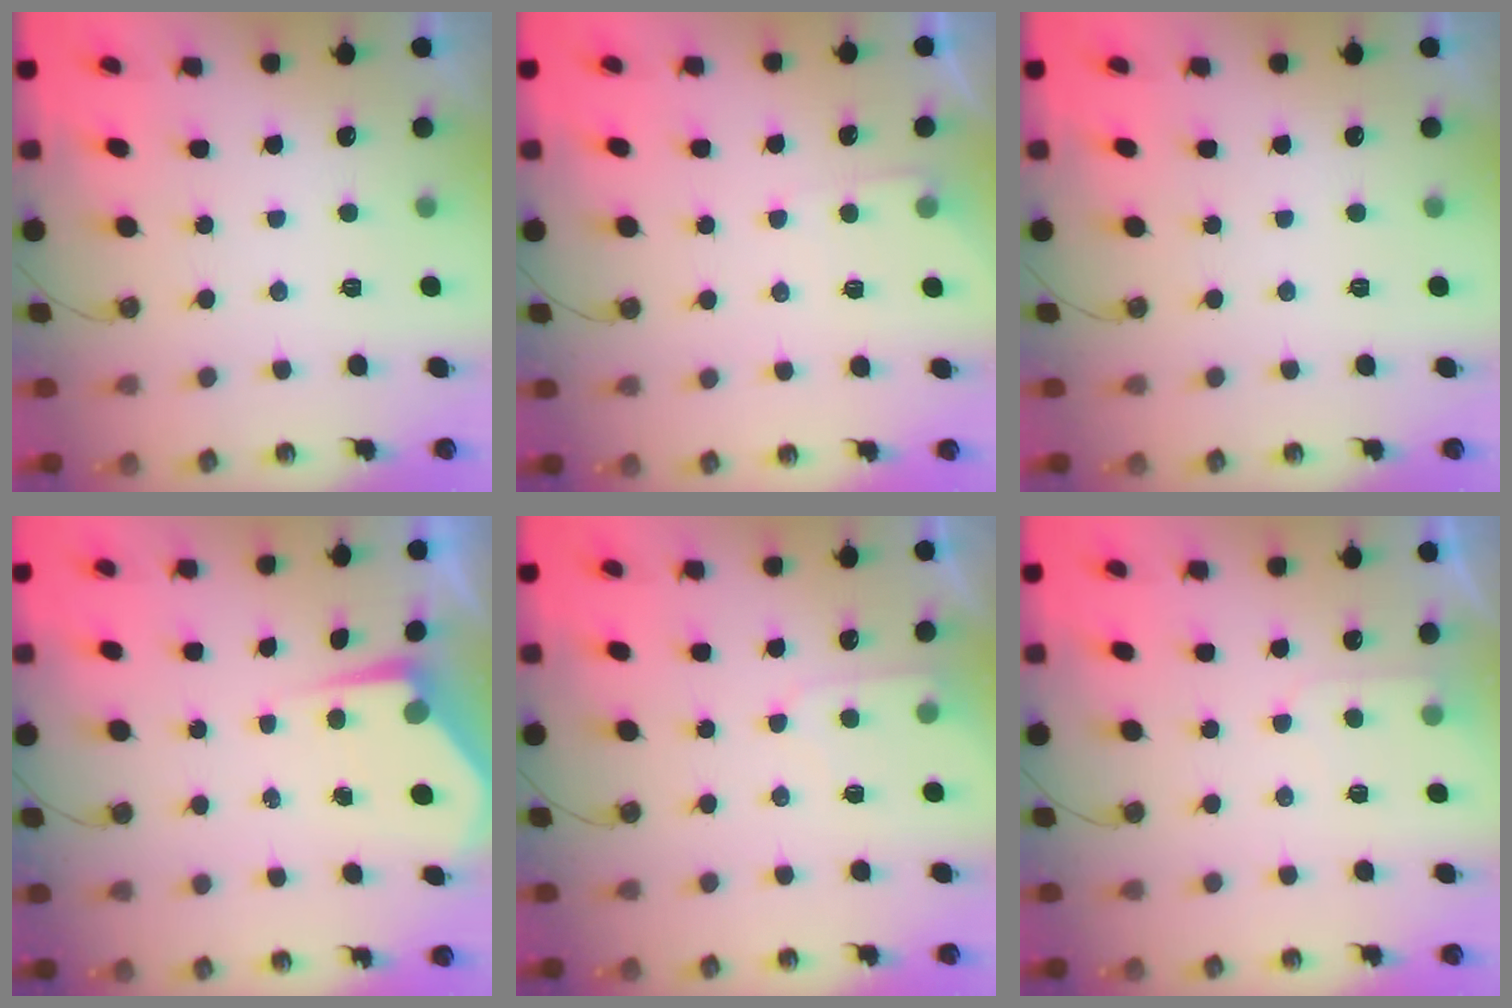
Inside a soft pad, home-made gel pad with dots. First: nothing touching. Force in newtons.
{"total": 3.3, "press": 3.2, "slide": 0.5}
{"total": 0.0}
{"total": 5.0, "press": 5.0, "slide": 0.7}
{"total": 6.3, "press": 6.3, "slide": 0.7}
{"total": 5.3, "press": 5.2, "slide": 0.7}